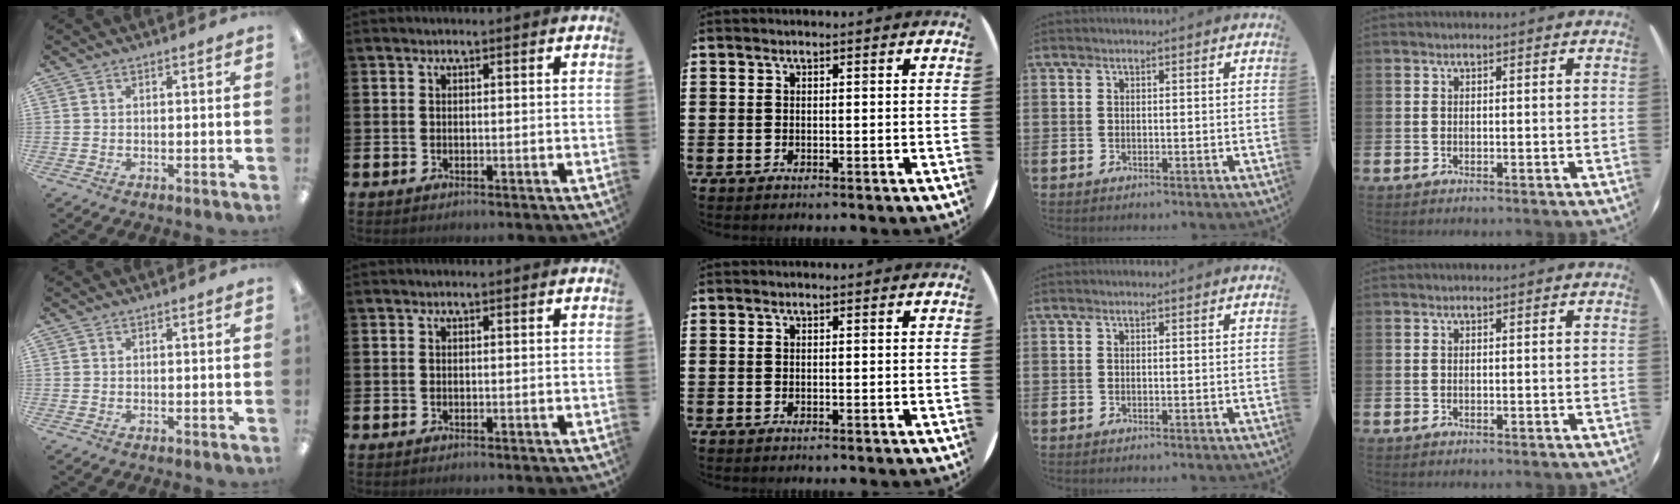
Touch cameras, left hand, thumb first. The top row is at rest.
{}